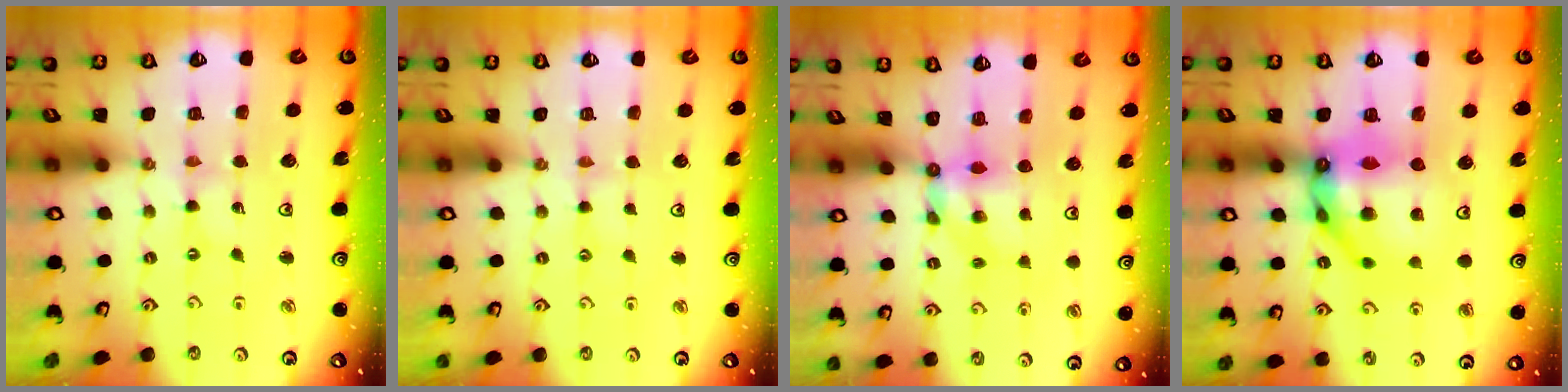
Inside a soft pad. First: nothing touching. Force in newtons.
{"total": 2.4, "press": 2.4, "slide": 0.4}
{"total": 5.3, "press": 5.3, "slide": 0.2}
{"total": 16.1, "press": 16.0, "slide": 1.8}